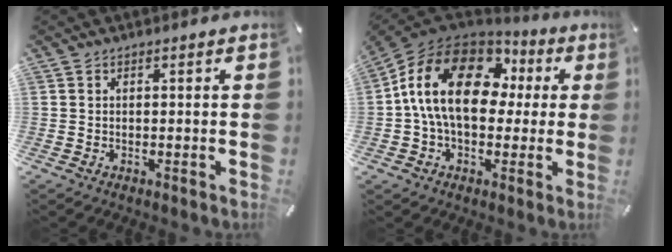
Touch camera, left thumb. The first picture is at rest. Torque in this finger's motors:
{"motor_torque": [1.10, 1.21, 2.77, 0.00, 0.76]}